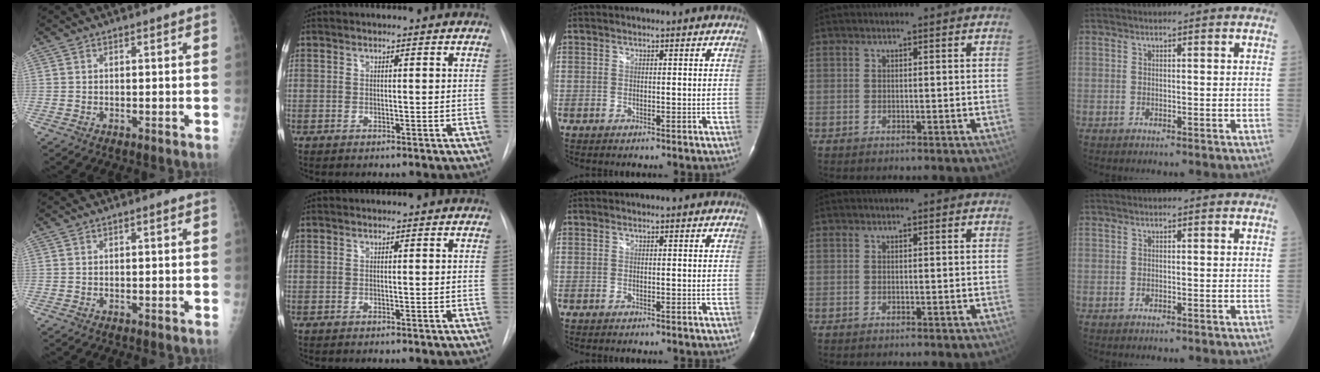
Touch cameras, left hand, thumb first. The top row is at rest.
{}